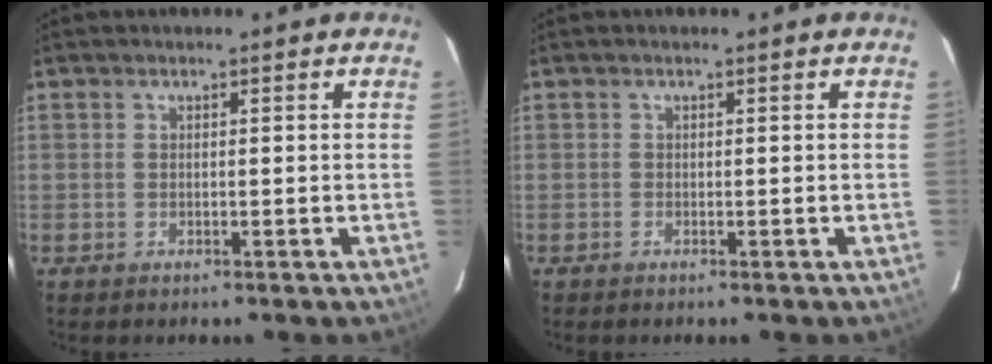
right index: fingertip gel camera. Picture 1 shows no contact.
{"total": 0.0}